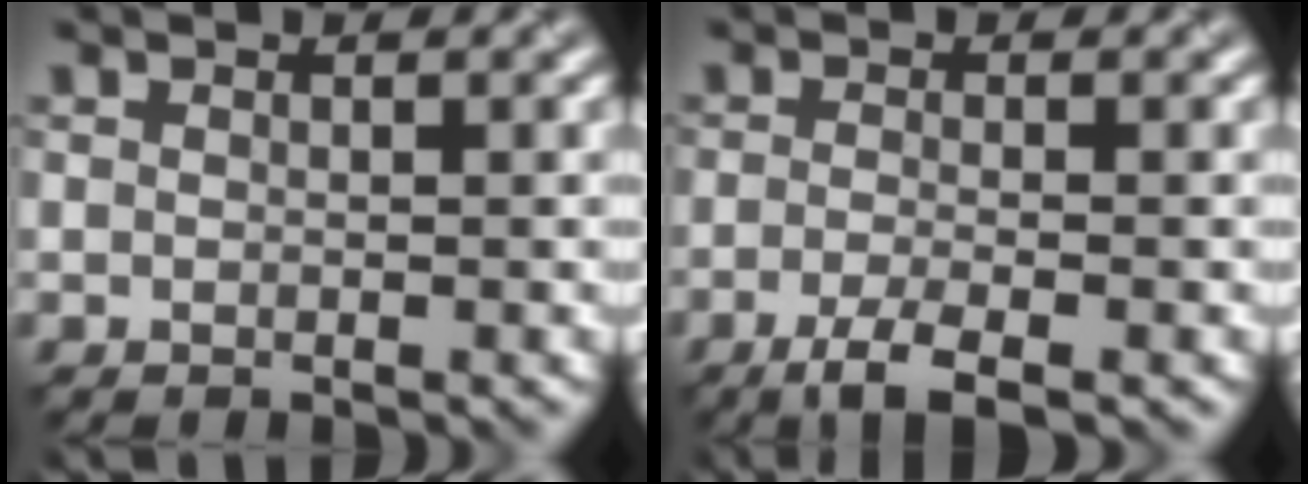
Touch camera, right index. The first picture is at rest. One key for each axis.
{"total": 3.1, "fx": -1.7, "fy": 0.7, "fz": 2.5, "tx": -0.046, "ty": -0.005, "tz": -0.039}